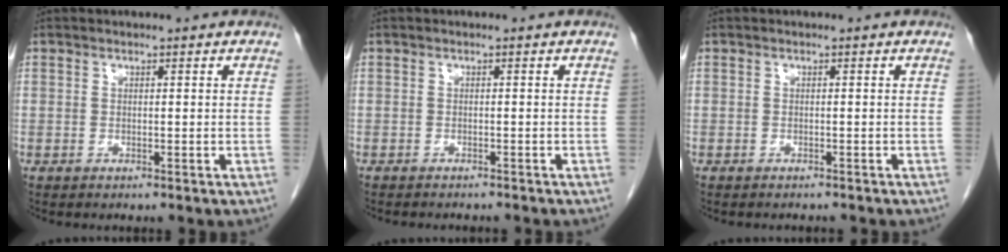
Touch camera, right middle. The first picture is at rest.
{"total": 4.9, "force": [-4.4, 1.1, 1.8], "torque": [-0.020, -0.003, -0.053]}
{"total": 2.5, "force": [-2.3, 0.6, 0.7], "torque": [-0.010, -0.003, -0.029]}